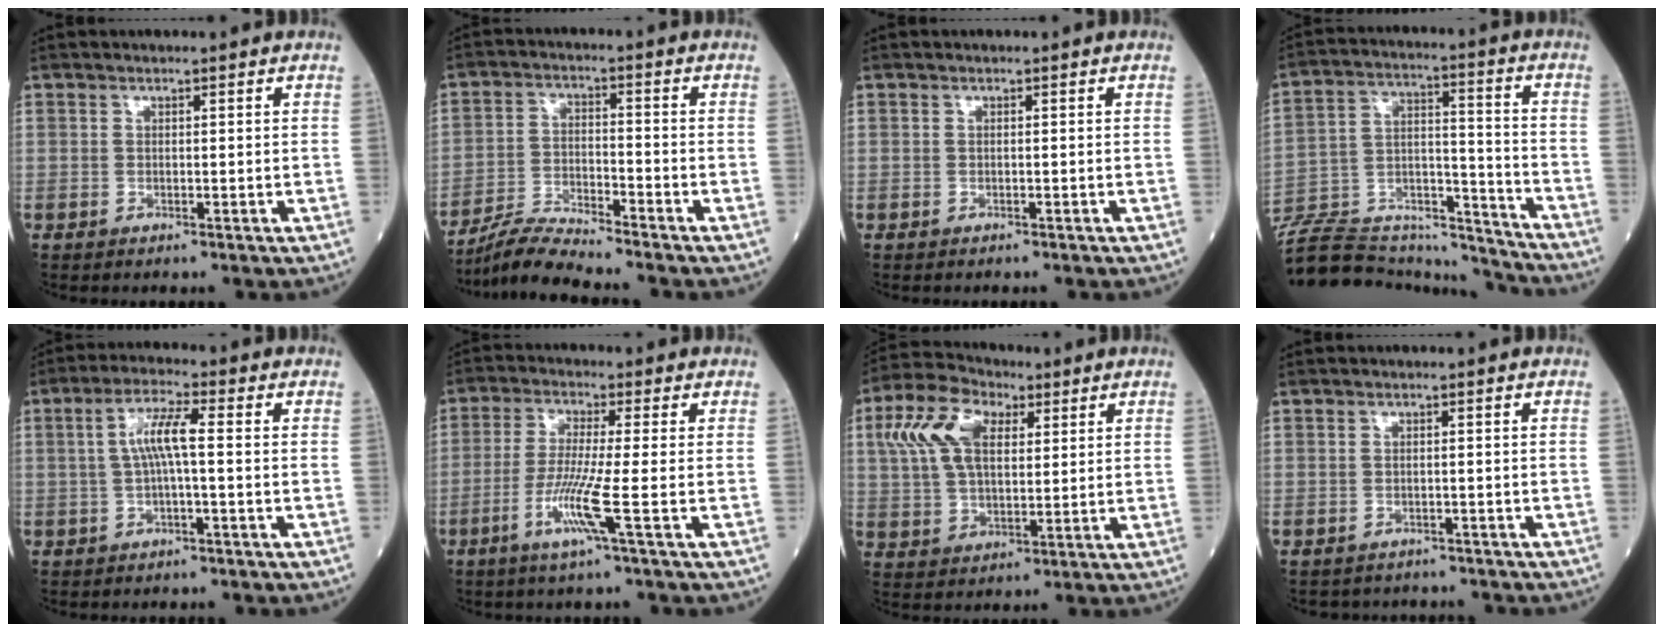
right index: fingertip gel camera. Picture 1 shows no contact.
{"total": 6.7, "force": [-6.5, -1.0, 1.4], "torque": [-0.037, -0.015, -0.124]}
{"total": 0.0}
{"total": 21.4, "force": [-20.2, 4.2, 5.7], "torque": [-0.141, 0.026, -0.323]}
{"total": 5.5, "force": [0.2, 0.5, 5.5], "torque": [-0.110, 0.015, 0.003]}
{"total": 6.9, "force": [-2.7, -1.3, 6.2], "torque": [-0.129, -0.020, -0.060]}
{"total": 11.2, "force": [4.0, 5.9, 8.6], "torque": [-0.194, 0.033, 0.075]}
{"total": 4.4, "force": [-3.9, 2.0, -0.2], "torque": [-0.002, 0.008, -0.049]}